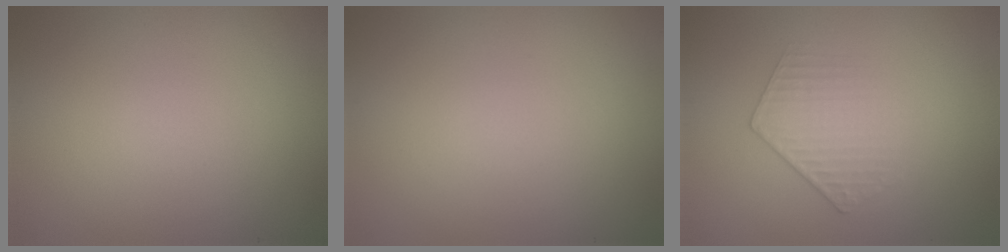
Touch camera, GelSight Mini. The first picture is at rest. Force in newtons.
{"total": 0.0}
{"total": 1.7, "press": 1.2, "slide": 1.3}